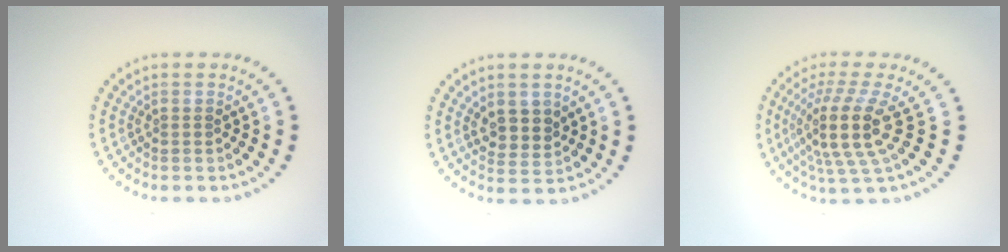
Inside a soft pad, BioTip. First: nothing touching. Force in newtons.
{"total": 2.5, "press": 2.3, "slide": 0.8}
{"total": 4.9, "press": 3.7, "slide": 3.2}